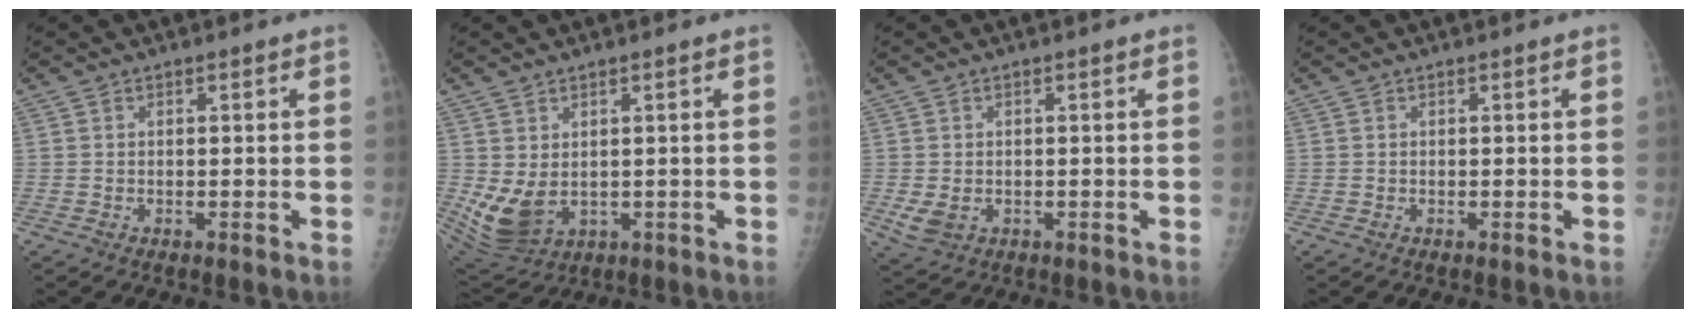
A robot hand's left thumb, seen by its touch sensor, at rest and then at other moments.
{"total": 7.9, "force": [0.4, 5.4, 5.8], "torque": [-0.109, -0.017, 0.029]}
{"total": 3.5, "force": [-0.6, 2.7, 2.1], "torque": [-0.042, -0.006, -0.002]}
{"total": 0.0}